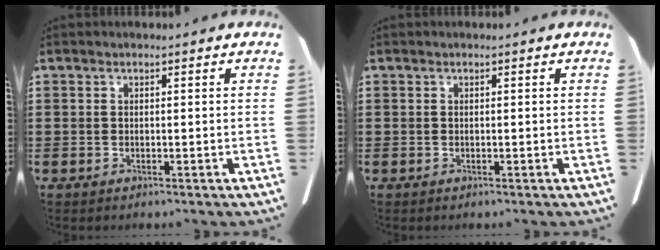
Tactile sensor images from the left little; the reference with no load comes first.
{"total": 0.0}